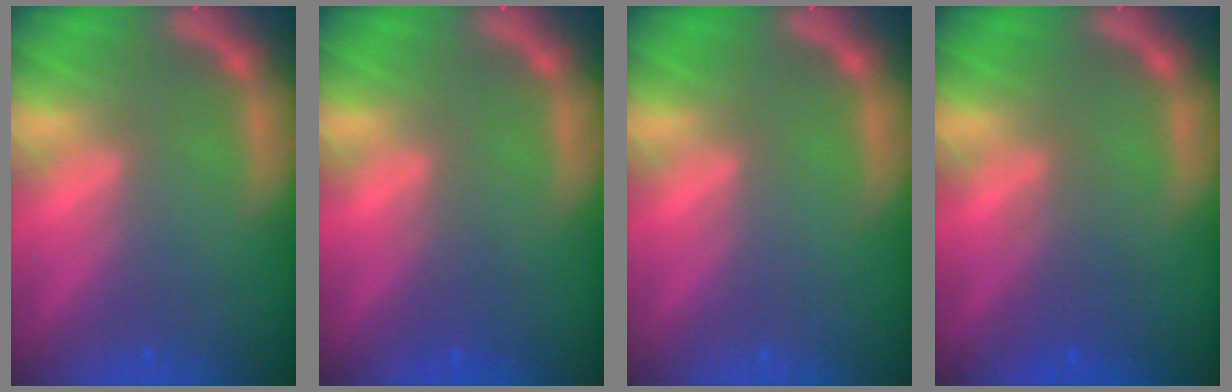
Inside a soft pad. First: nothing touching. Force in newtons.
{"total": 1.4}
{"total": 0.0}
{"total": 2.5}